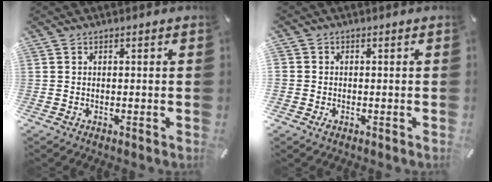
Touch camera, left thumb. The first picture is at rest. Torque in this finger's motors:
{"motor_torque": [0.67, 4.34, -1.32, 1.45, 0.00]}